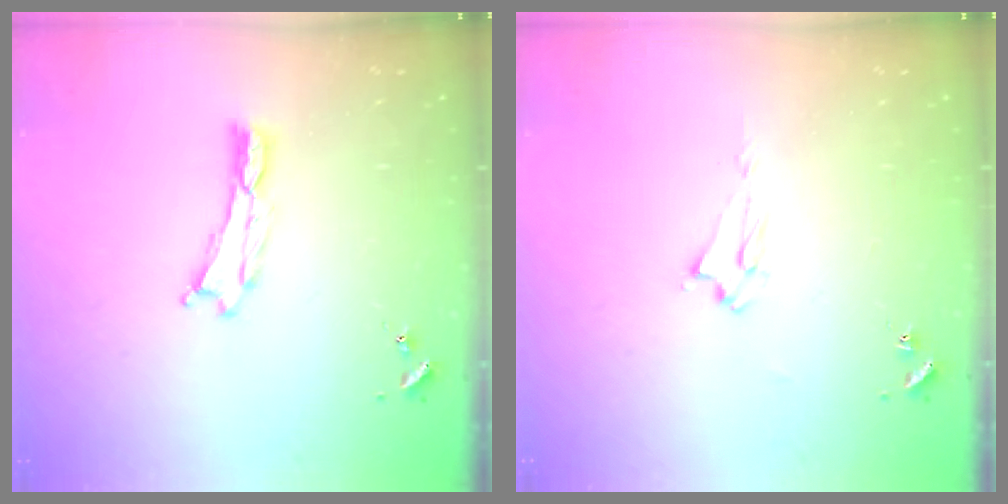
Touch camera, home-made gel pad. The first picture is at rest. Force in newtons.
{"total": 1.9, "press": 1.9, "slide": 0.3}